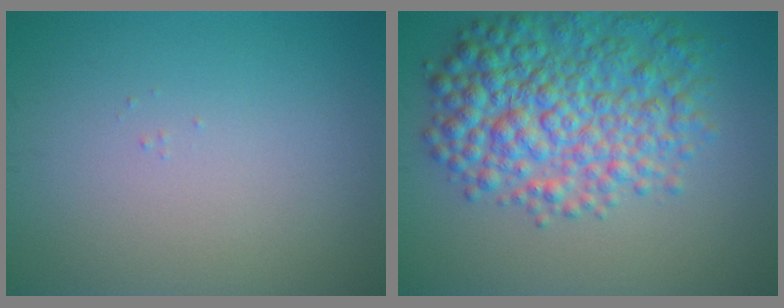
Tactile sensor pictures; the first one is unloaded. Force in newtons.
{"total": 8.2, "press": 8.2, "slide": 0.2}